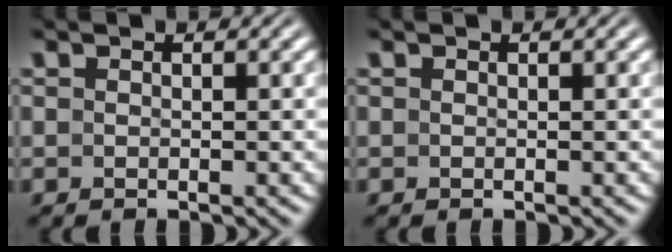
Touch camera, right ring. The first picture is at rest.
{"total": 0.0}